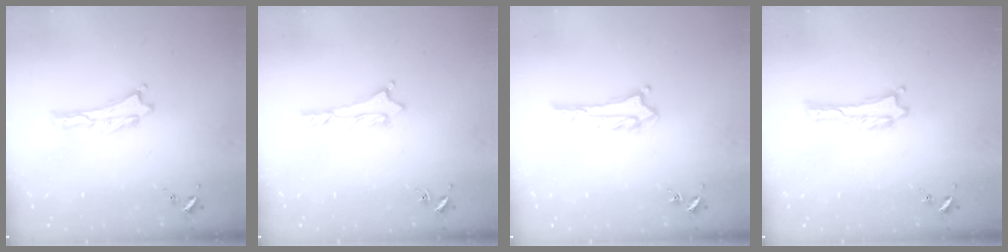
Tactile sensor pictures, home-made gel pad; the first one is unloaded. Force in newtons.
{"total": 0.9, "press": 0.8, "slide": 0.1}
{"total": 2.7, "press": 2.7, "slide": 0.2}
{"total": 0.0}